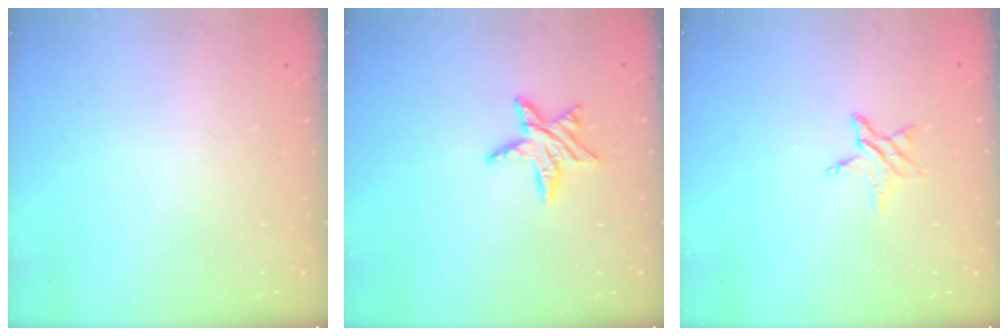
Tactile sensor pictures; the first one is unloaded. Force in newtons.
{"total": 9.3, "press": 9.2, "slide": 0.5}
{"total": 3.9, "press": 3.9, "slide": 0.4}